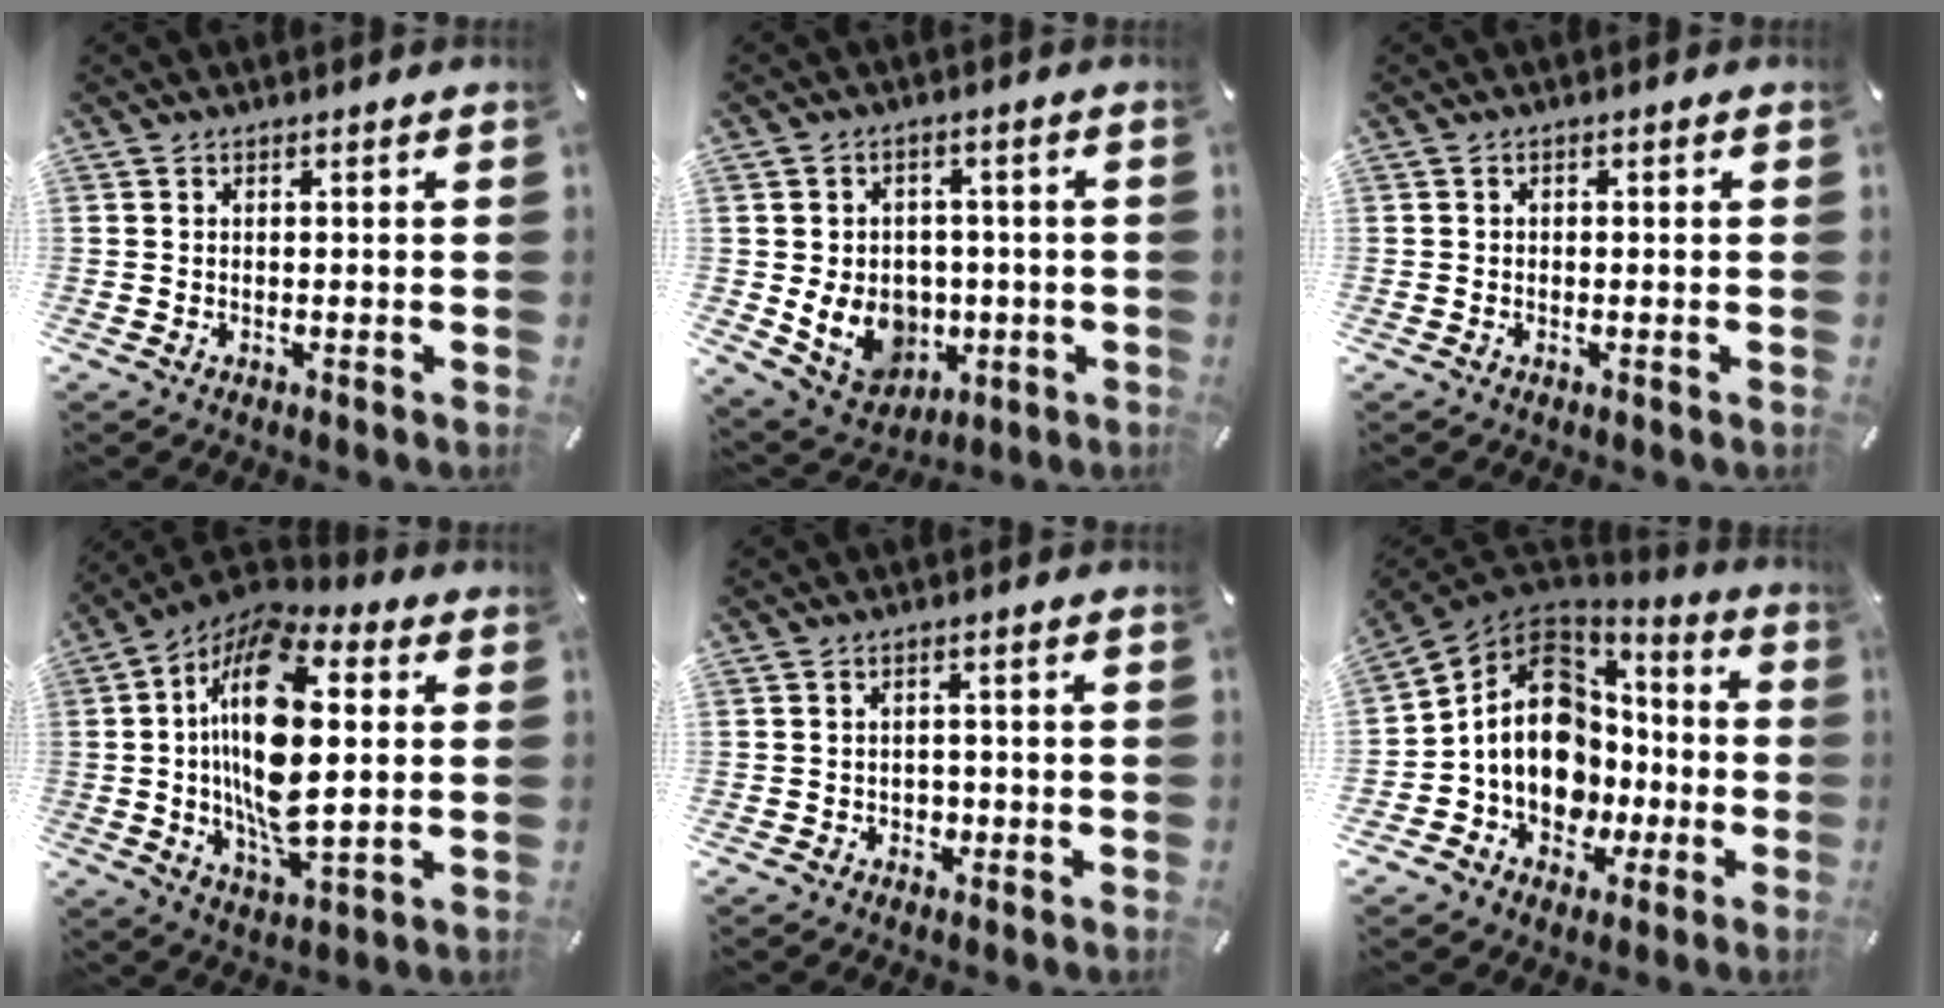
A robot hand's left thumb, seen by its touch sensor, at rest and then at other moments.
{"total": 11.0, "force": [-1.8, 9.6, 5.0], "torque": [-0.119, 0.002, -0.023]}
{"total": 0.5, "force": [-0.2, 0.4, 0.3], "torque": [-0.005, 0.001, -0.005]}
{"total": 21.0, "force": [2.8, 10.6, 17.9], "torque": [-0.361, -0.005, 0.040]}
{"total": 2.0, "force": [-0.5, 1.7, 0.8], "torque": [-0.017, 0.004, -0.011]}
{"total": 16.2, "force": [-0.3, 13.5, 9.0], "torque": [-0.181, -0.003, -0.003]}